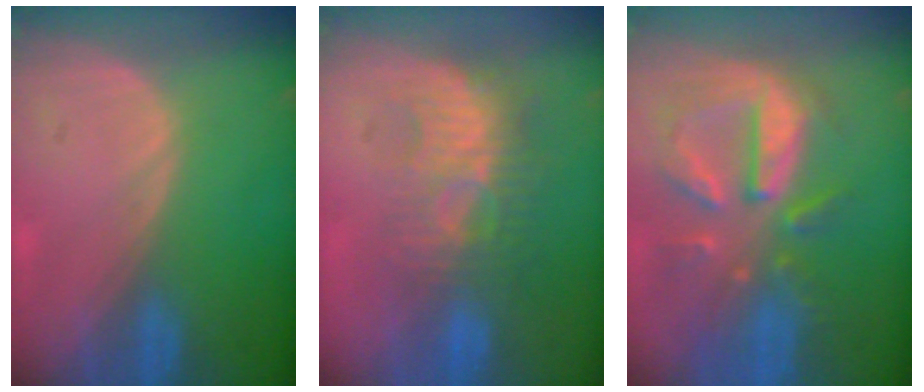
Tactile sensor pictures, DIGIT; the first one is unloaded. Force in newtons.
{"total": 8.6, "press": 8.1, "slide": 2.9}
{"total": 10.8, "press": 9.5, "slide": 5.1}